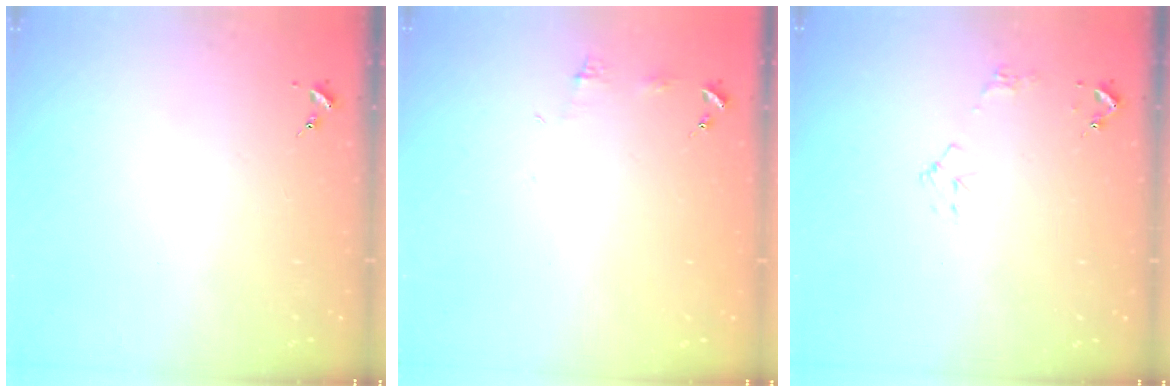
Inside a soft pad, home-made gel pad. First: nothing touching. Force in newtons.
{"total": 4.5, "press": 4.5, "slide": 0.5}
{"total": 5.3, "press": 5.3, "slide": 0.7}